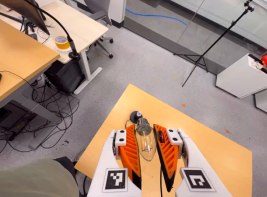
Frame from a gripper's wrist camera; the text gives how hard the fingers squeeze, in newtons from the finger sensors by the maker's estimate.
{"total": 19.6, "left": 21.1, "right": 18.0}